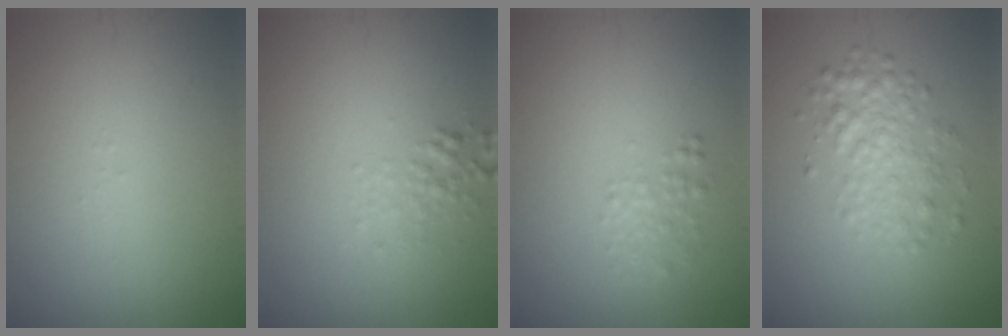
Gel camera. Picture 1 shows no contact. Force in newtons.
{"total": 1.3, "press": 1.3, "slide": 0.0}
{"total": 1.5, "press": 1.5, "slide": 0.1}
{"total": 3.2, "press": 3.2, "slide": 0.1}